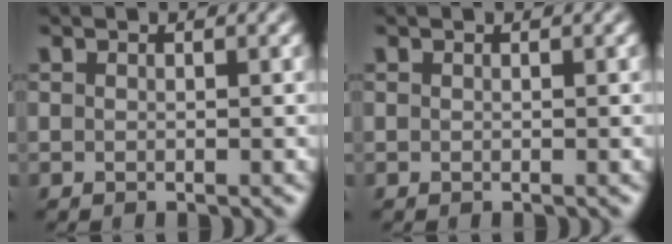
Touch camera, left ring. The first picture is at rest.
{"total": 0.0}